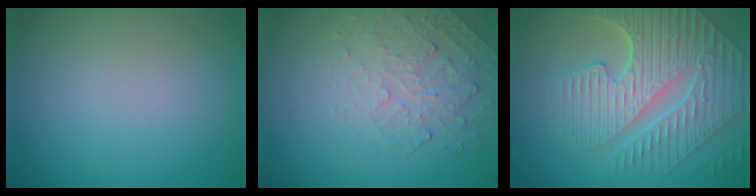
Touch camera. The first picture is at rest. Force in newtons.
{"total": 2.2, "press": 1.4, "slide": 1.7}
{"total": 9.5, "press": 6.5, "slide": 7.0}